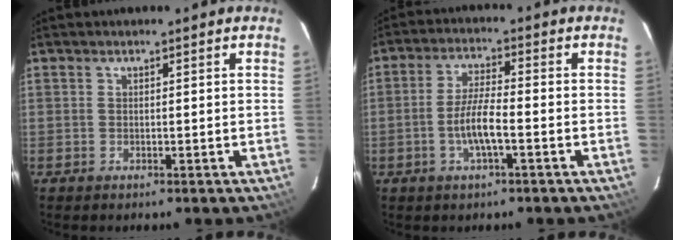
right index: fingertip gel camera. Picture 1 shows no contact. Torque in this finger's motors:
{"motor_torque": [0.33, -0.09, 0.23, 0.10]}